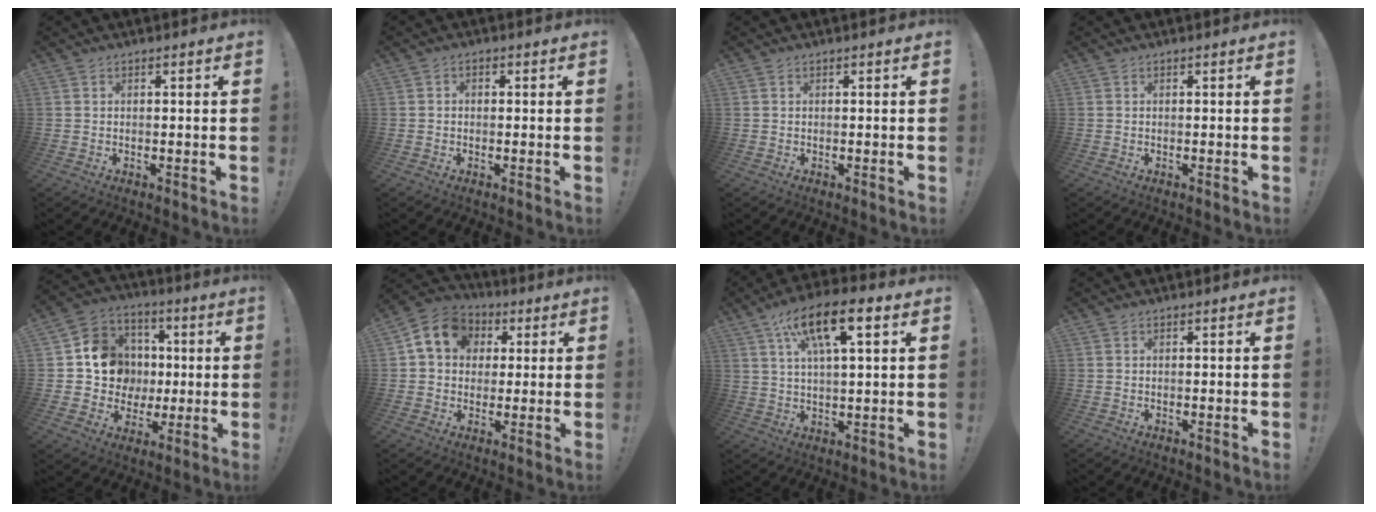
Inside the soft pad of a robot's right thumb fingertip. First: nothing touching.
{"total": 1.4, "force": [-0.8, 0.9, 0.6], "torque": [-0.015, 0.008, -0.014]}
{"total": 0.0}
{"total": 0.0}
{"total": 14.5, "force": [1.3, 13.3, 5.6], "torque": [-0.061, 0.000, 0.050]}
{"total": 10.5, "force": [3.3, 8.8, 4.7], "torque": [-0.070, -0.005, 0.068]}
{"total": 13.6, "force": [6.3, 4.4, 11.2], "torque": [-0.182, -0.014, 0.105]}
{"total": 0.0}